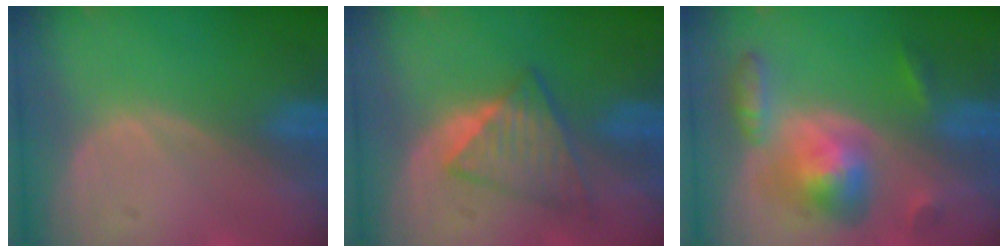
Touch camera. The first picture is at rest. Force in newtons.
{"total": 5.9, "press": 5.8, "slide": 1.1}
{"total": 7.3, "press": 7.3, "slide": 0.5}